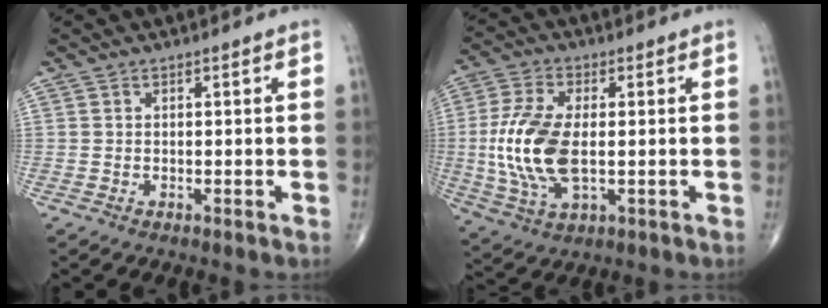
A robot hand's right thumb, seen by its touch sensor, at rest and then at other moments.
{"total": 13.7, "force": [-0.4, 6.8, 11.9], "torque": [-0.260, -0.003, -0.007]}